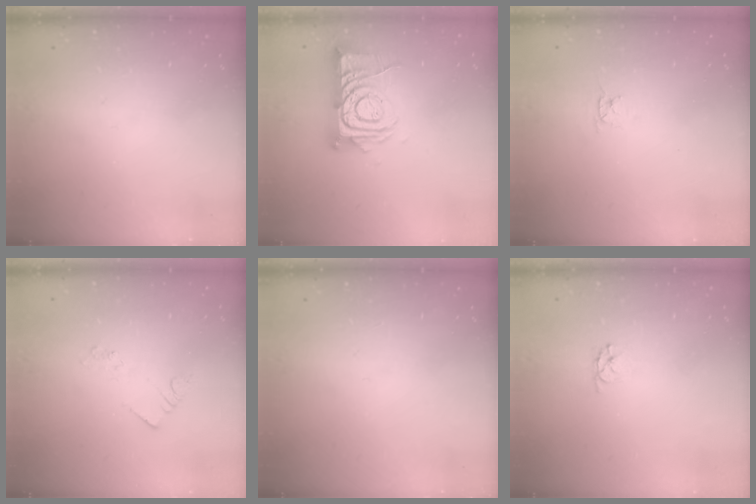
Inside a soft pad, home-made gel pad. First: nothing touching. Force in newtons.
{"total": 11.7, "press": 11.6, "slide": 1.0}
{"total": 2.8, "press": 2.8, "slide": 0.3}
{"total": 2.2, "press": 2.2, "slide": 0.1}
{"total": 0.0}
{"total": 2.9, "press": 2.9, "slide": 0.3}